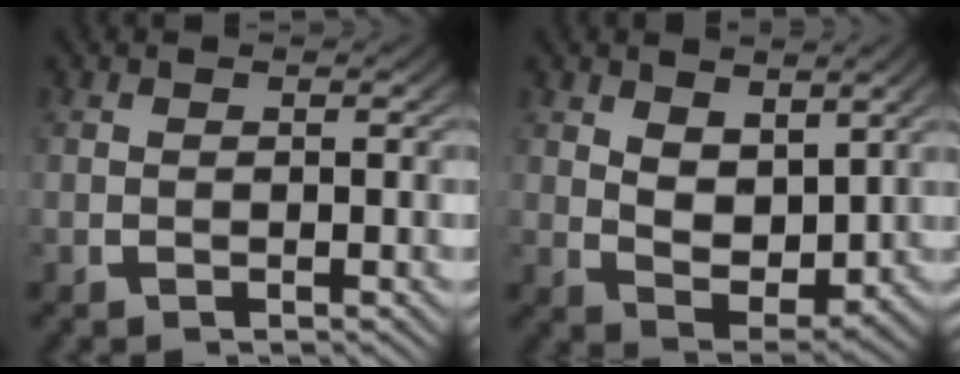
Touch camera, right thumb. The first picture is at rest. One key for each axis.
{"total": 4.5, "fx": 0.9, "fy": 2.9, "fz": 3.3, "tx": -0.067, "ty": -0.025, "tz": 0.027}